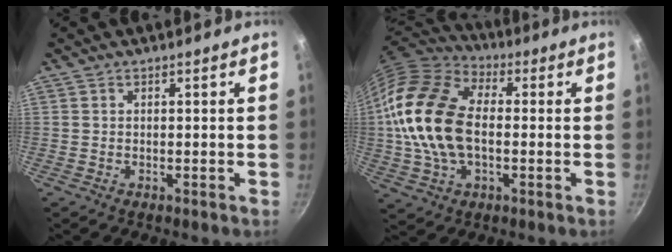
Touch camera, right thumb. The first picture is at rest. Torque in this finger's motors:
{"motor_torque": [-0.63, 1.44, 2.16, -0.61, 0.58]}